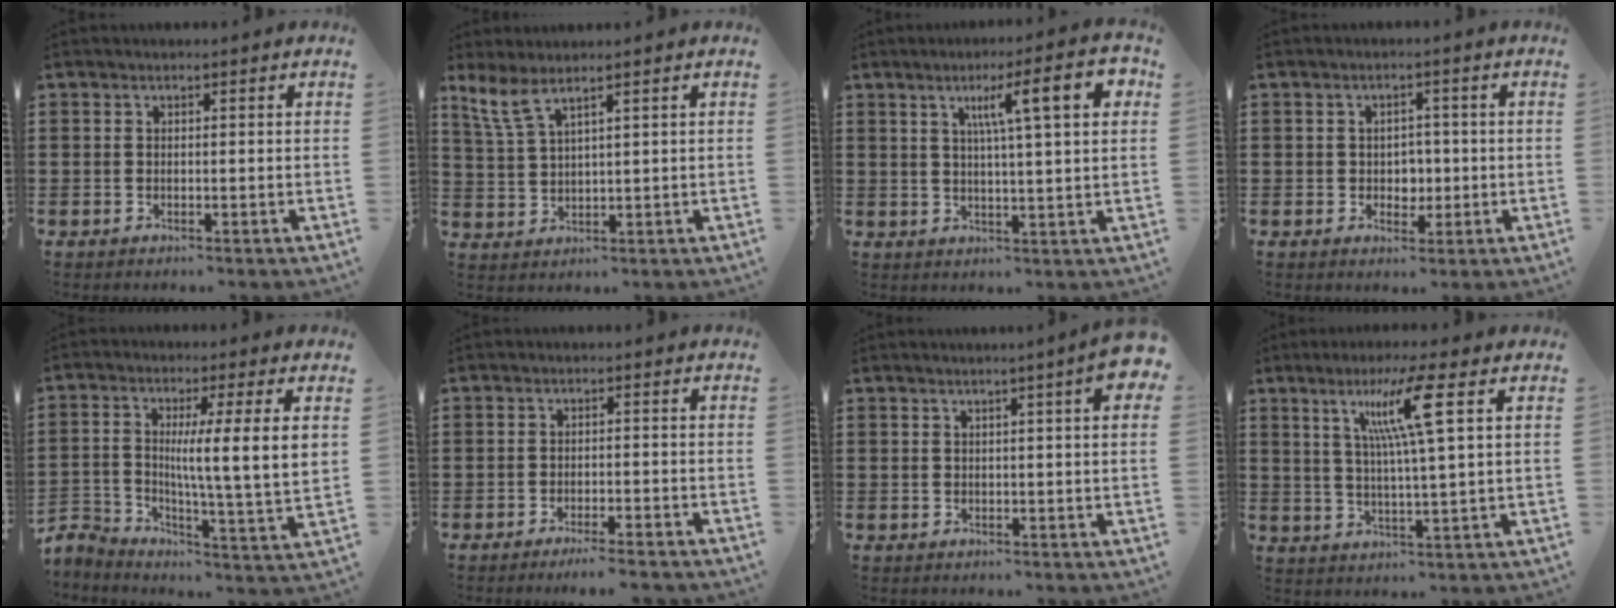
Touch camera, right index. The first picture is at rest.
{"total": 4.5, "force": [3.0, 1.1, 3.2], "torque": [-0.079, -0.001, 0.053]}
{"total": 9.6, "force": [3.5, 1.4, 8.8], "torque": [-0.153, 0.000, 0.051]}
{"total": 2.7, "force": [-0.1, 2.3, 1.4], "torque": [-0.027, 0.004, -0.007]}
{"total": 7.3, "force": [1.3, 0.2, 7.2], "torque": [-0.135, -0.016, 0.014]}
{"total": 2.5, "force": [-2.3, -0.3, 1.1], "torque": [-0.019, 0.000, -0.044]}
{"total": 3.7, "force": [1.6, 0.2, 3.4], "torque": [-0.058, -0.001, 0.025]}
{"total": 9.1, "force": [3.7, -0.5, 8.3], "torque": [-0.168, 0.003, 0.055]}